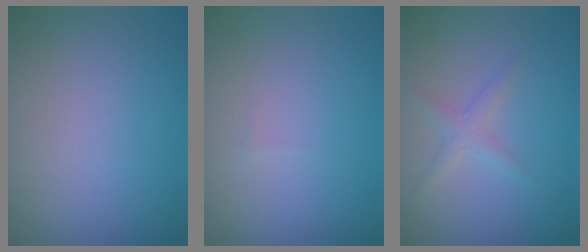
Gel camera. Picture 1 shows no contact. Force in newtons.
{"total": 0.0}
{"total": 1.5, "press": 1.5, "slide": 0.1}